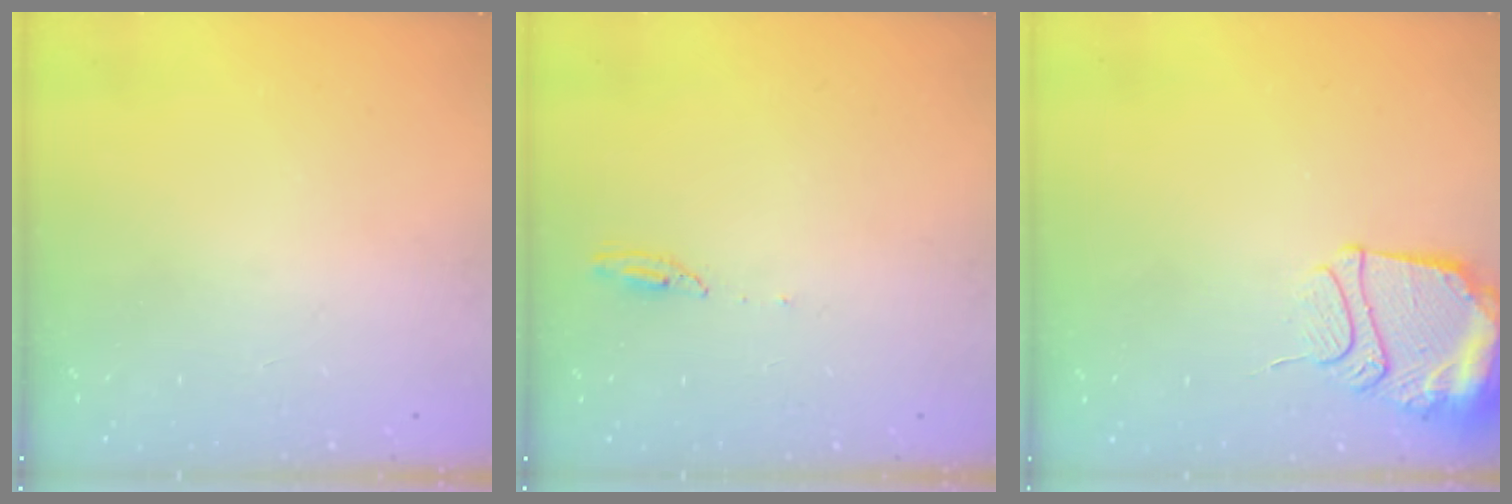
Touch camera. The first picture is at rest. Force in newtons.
{"total": 4.4, "press": 4.4, "slide": 0.1}
{"total": 13.3, "press": 13.2, "slide": 1.4}